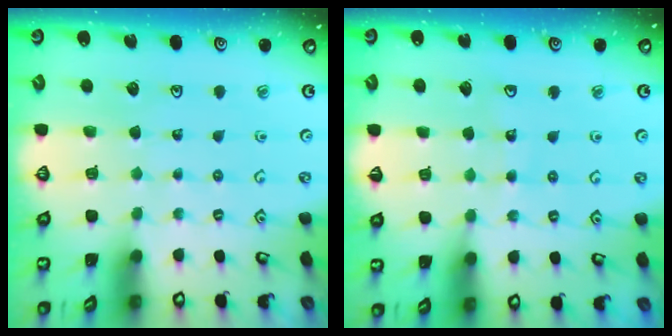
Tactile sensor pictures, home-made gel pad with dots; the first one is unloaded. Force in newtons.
{"total": 6.2, "press": 6.2, "slide": 0.8}